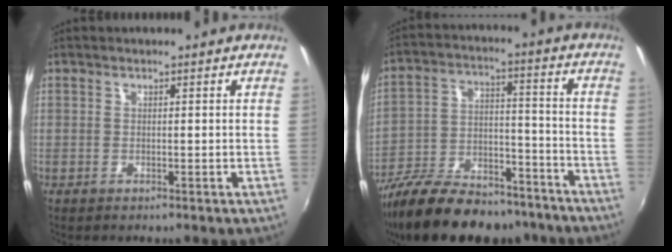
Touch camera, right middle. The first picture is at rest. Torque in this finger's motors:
{"motor_torque": [1.04, -1.10, 0.25, 0.15]}